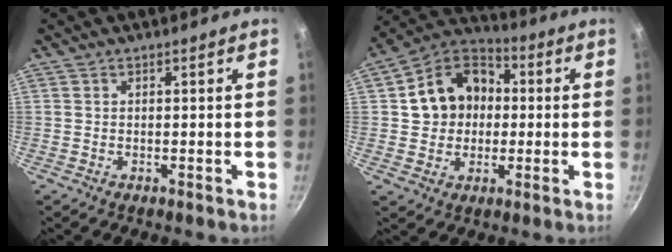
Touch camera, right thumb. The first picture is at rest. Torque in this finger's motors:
{"motor_torque": [-0.42, 0.89, 0.65, -0.64, 0.10]}